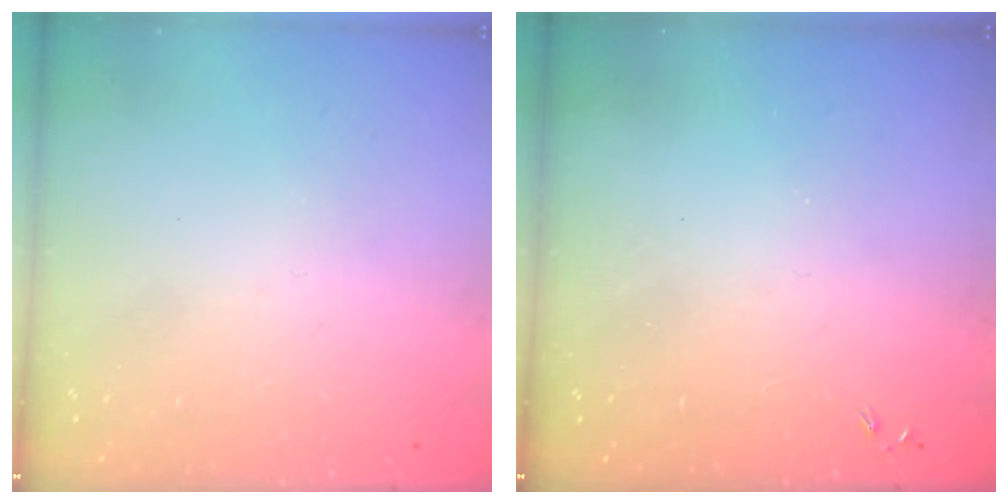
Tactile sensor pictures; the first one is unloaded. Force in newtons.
{"total": 0.0}